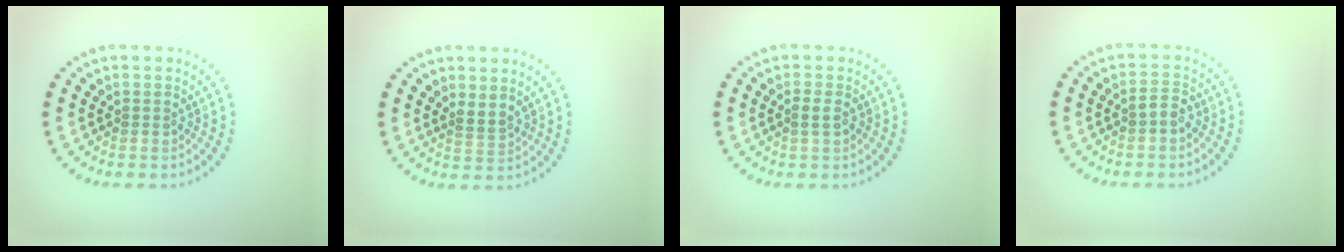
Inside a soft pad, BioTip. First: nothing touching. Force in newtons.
{"total": 1.6, "press": 1.3, "slide": 0.9}
{"total": 1.2, "press": 1.1, "slide": 0.5}
{"total": 1.5, "press": 1.4, "slide": 0.3}